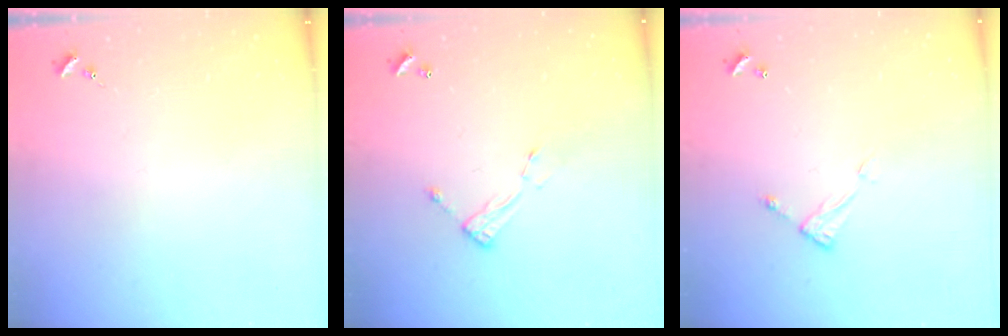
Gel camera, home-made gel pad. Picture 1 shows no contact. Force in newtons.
{"total": 6.6, "press": 6.6, "slide": 0.2}
{"total": 5.8, "press": 5.8, "slide": 0.2}